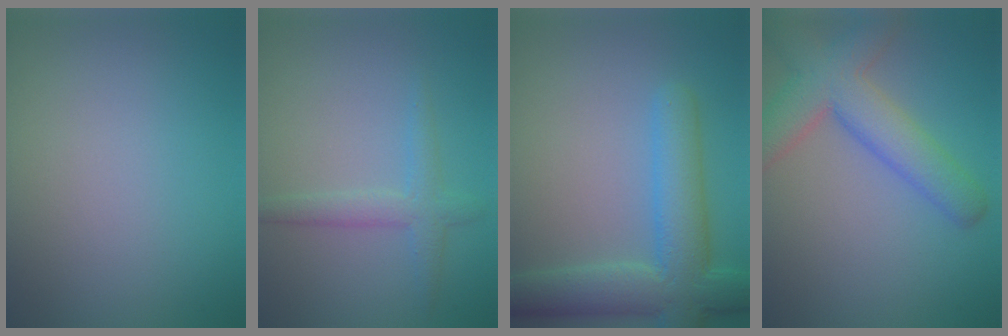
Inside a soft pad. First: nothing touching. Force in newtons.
{"total": 2.4, "press": 2.4, "slide": 0.2}
{"total": 7.2, "press": 7.1, "slide": 0.5}
{"total": 6.6, "press": 6.6, "slide": 0.3}